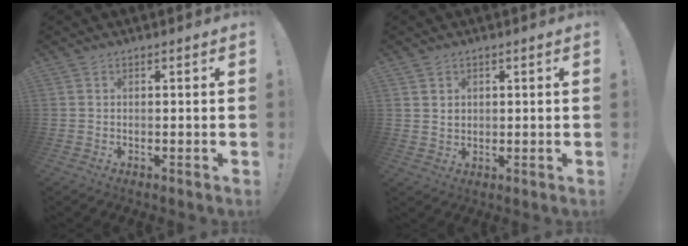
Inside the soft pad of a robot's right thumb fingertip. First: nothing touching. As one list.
[{"total": 2.5, "force": [1.3, 2.1, 0.6], "torque": [0.000, -0.007, 0.023]}]